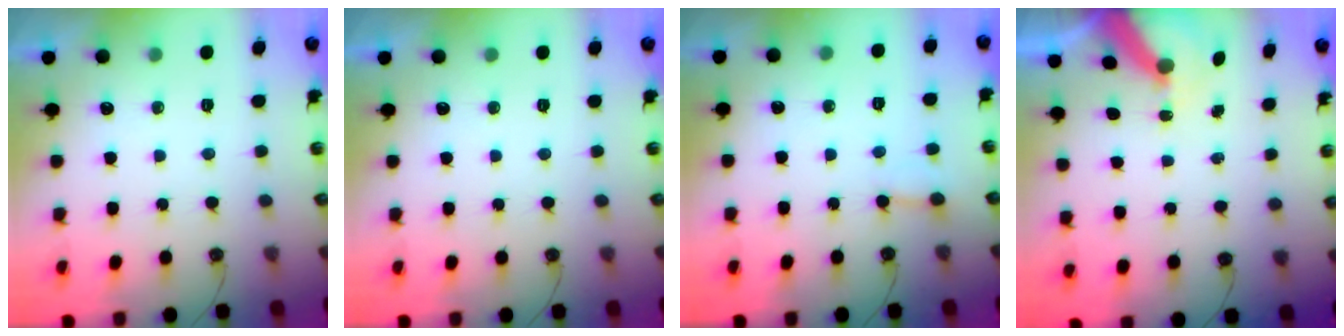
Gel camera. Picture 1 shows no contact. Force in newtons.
{"total": 0.0}
{"total": 2.1, "press": 2.1, "slide": 0.1}
{"total": 8.3, "press": 8.3, "slide": 0.7}